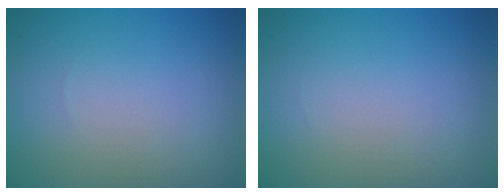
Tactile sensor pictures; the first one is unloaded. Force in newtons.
{"total": 0.0}